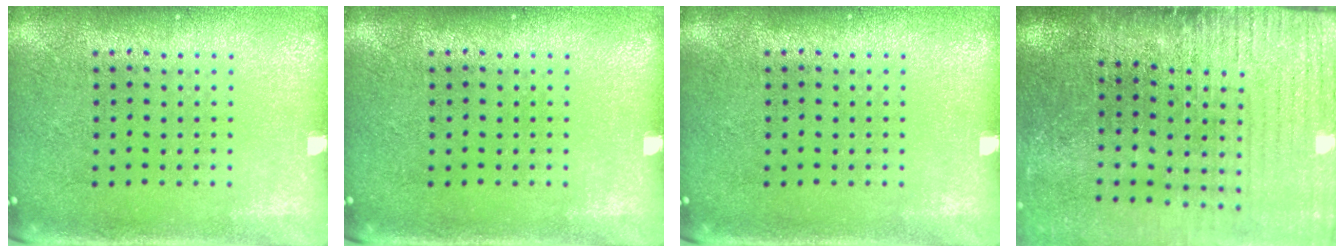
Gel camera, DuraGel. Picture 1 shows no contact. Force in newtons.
{"total": 0.0}
{"total": 0.0}
{"total": 3.7, "press": 3.2, "slide": 1.9}